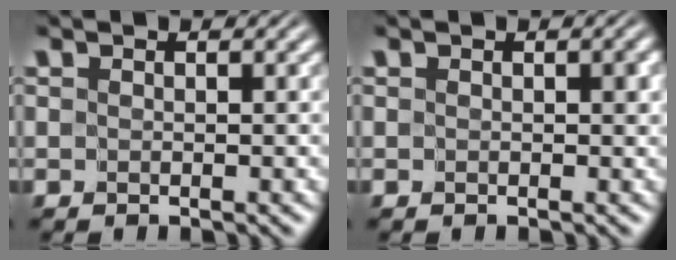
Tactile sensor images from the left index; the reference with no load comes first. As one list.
[{"total": 0.8, "force": [0.1, 0.5, 0.7], "torque": [-0.004, 0.000, 0.001]}]